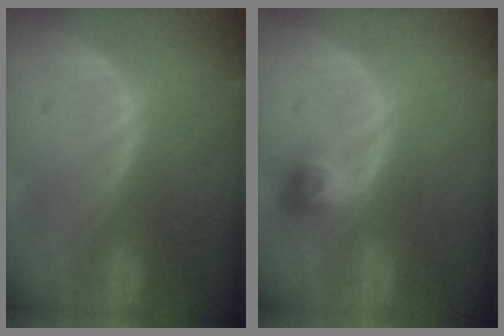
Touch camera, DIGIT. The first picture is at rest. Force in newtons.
{"total": 2.9, "press": 2.7, "slide": 1.2}